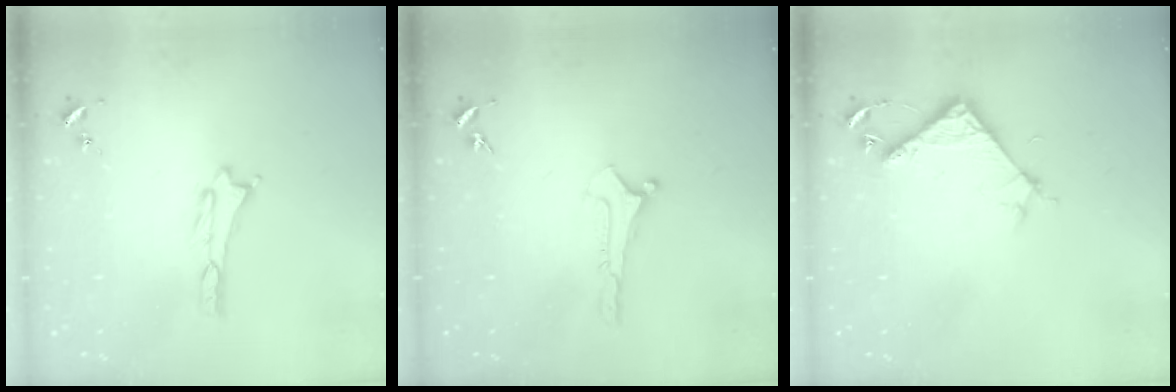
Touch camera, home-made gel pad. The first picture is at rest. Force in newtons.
{"total": 0.0}
{"total": 5.4, "press": 5.4, "slide": 0.4}